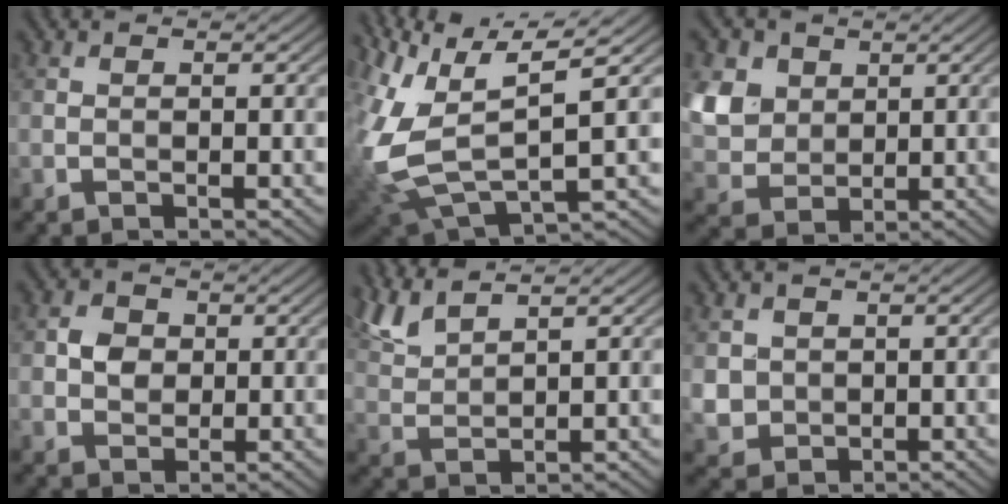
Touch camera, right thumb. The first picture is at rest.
{"total": 11.6, "force": [3.4, 5.1, 9.9], "torque": [-0.248, -0.018, 0.077]}
{"total": 7.2, "force": [2.4, 5.9, 3.4], "torque": [-0.127, 0.001, 0.048]}
{"total": 2.8, "force": [0.2, 2.5, 1.2], "torque": [-0.028, 0.001, -0.002]}
{"total": 5.2, "force": [4.2, 1.0, 2.8], "torque": [-0.078, 0.012, 0.093]}
{"total": 3.1, "force": [0.5, 3.0, 0.8], "torque": [-0.037, -0.009, 0.010]}